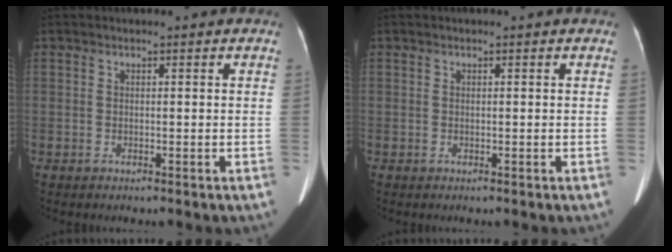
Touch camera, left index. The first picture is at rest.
{"total": 0.0}